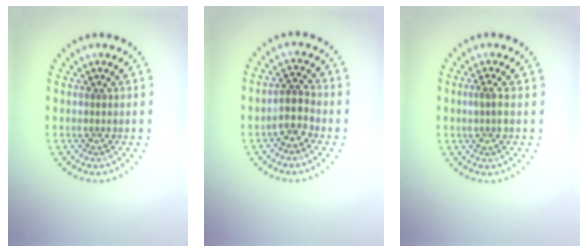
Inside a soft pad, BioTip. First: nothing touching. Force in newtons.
{"total": 2.4, "press": 2.0, "slide": 1.3}
{"total": 1.4, "press": 1.2, "slide": 0.7}